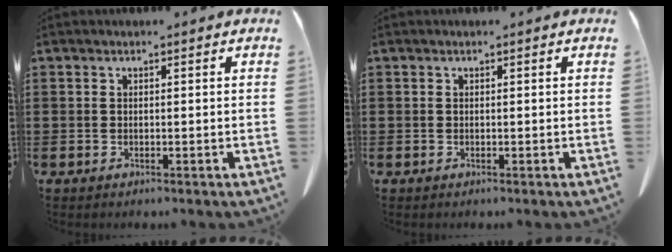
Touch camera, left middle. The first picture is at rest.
{"total": 0.0}